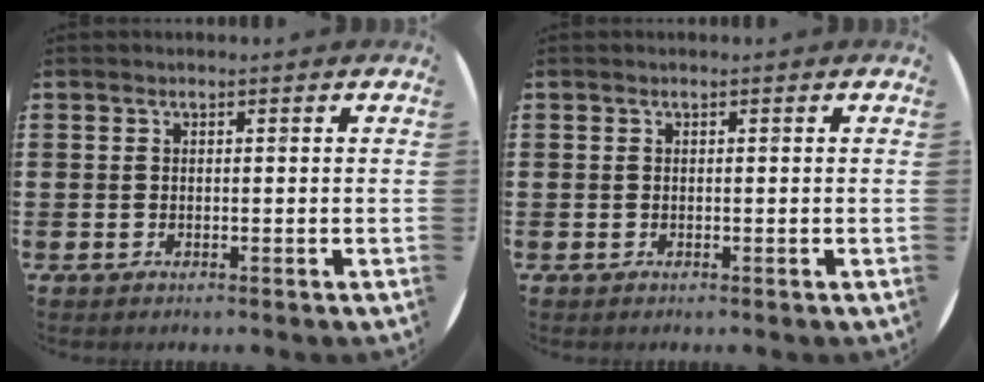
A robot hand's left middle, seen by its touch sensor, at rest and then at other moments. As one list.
[{"total": 0.0}]